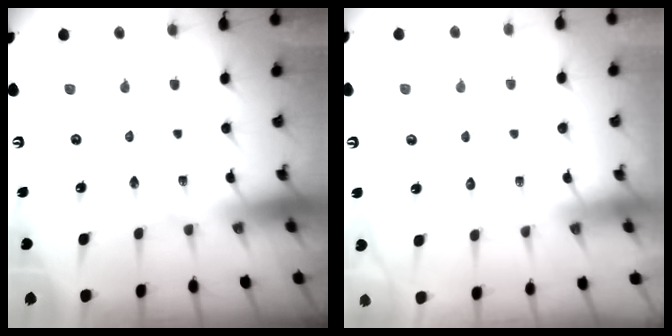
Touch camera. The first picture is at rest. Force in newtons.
{"total": 2.9, "press": 2.9, "slide": 0.3}